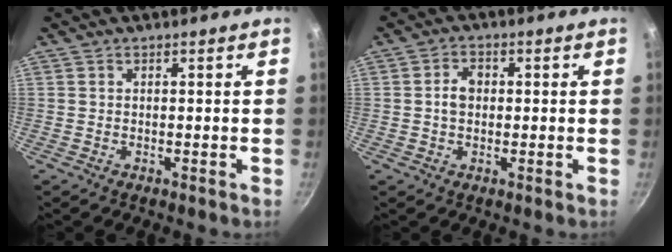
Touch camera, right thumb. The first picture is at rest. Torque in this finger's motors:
{"motor_torque": [-0.51, 0.01, 0.00, 0.08, 0.02]}